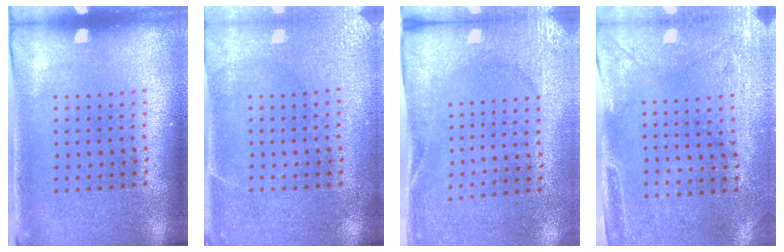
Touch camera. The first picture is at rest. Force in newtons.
{"total": 3.6, "press": 3.6, "slide": 0.4}
{"total": 2.7, "press": 2.2, "slide": 1.5}
{"total": 3.0, "press": 2.4, "slide": 1.8}